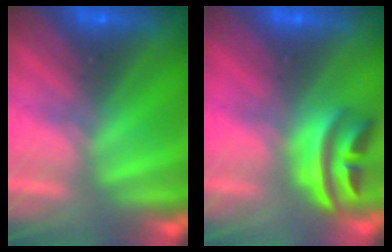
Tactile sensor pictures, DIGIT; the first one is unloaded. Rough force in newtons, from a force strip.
{"total": 2.9}